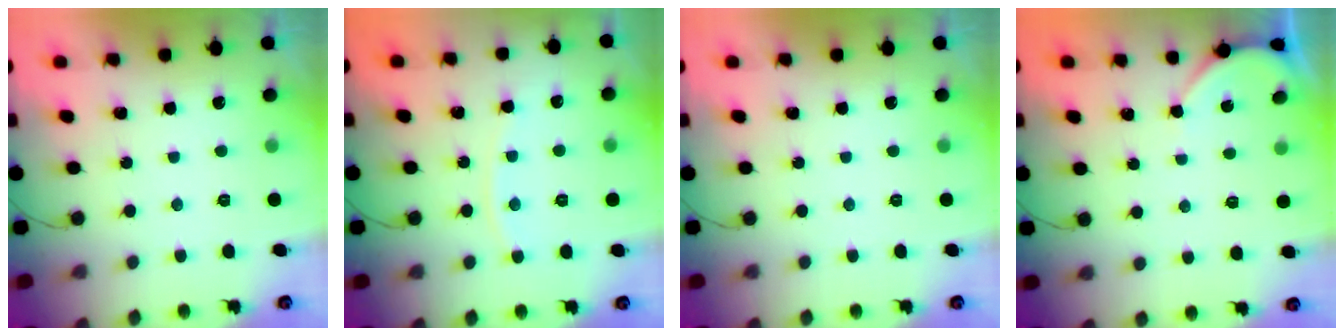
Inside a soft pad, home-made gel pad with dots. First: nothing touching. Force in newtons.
{"total": 5.2, "press": 5.2, "slide": 0.3}
{"total": 0.0}
{"total": 2.8, "press": 2.8, "slide": 0.4}